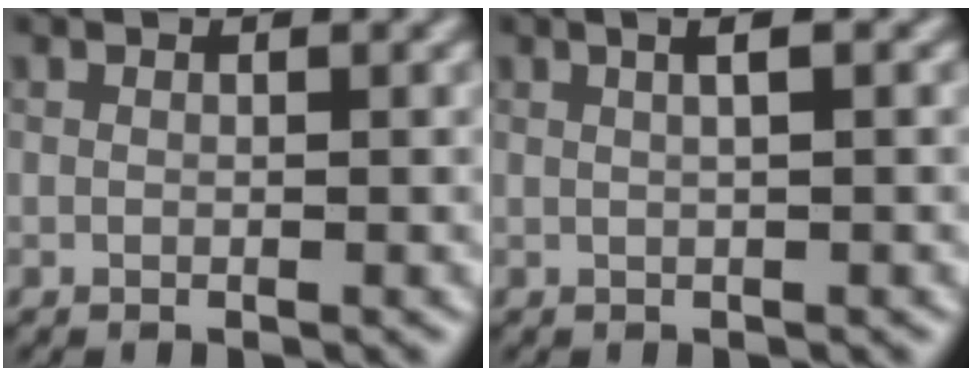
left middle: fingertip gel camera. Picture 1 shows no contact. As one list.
[{"total": 1.6, "force": [0.4, 0.4, 1.5], "torque": [-0.015, 0.010, 0.000]}]